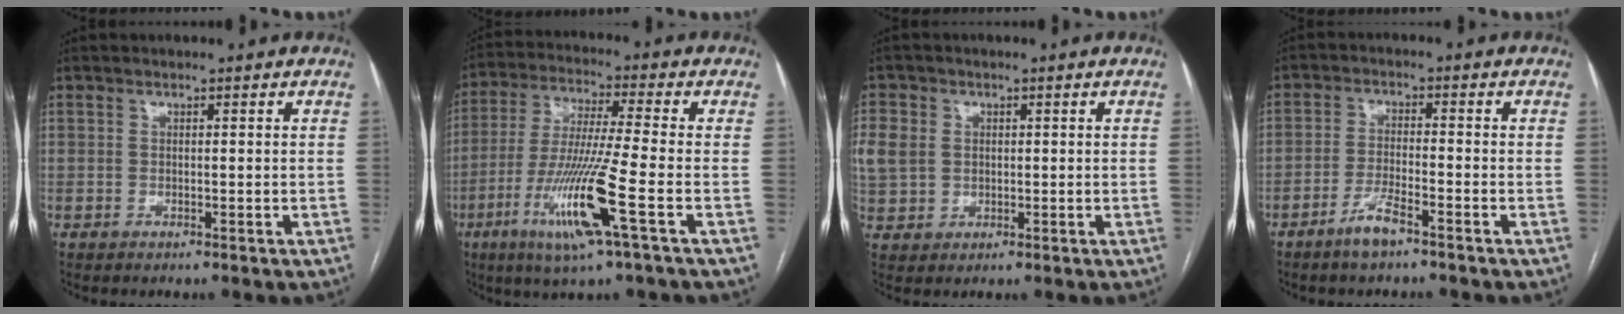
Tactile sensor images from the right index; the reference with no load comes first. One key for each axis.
{"total": 13.7, "fx": -5.2, "fy": -0.8, "fz": 12.7, "tx": -0.256, "ty": -0.024, "tz": -0.101}
{"total": 7.0, "fx": 1.3, "fy": 6.2, "fz": 3.2, "tx": -0.088, "ty": 0.012, "tz": 0.034}
{"total": 4.4, "fx": -3.2, "fy": 0.5, "fz": 2.9, "tx": -0.063, "ty": -0.004, "tz": -0.062}